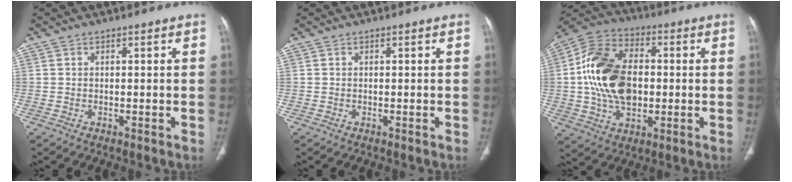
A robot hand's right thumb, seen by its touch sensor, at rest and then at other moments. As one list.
[{"total": 0.0}, {"total": 18.6, "force": [0.3, 12.2, 14.1], "torque": [-0.246, 0.018, 0.004]}]